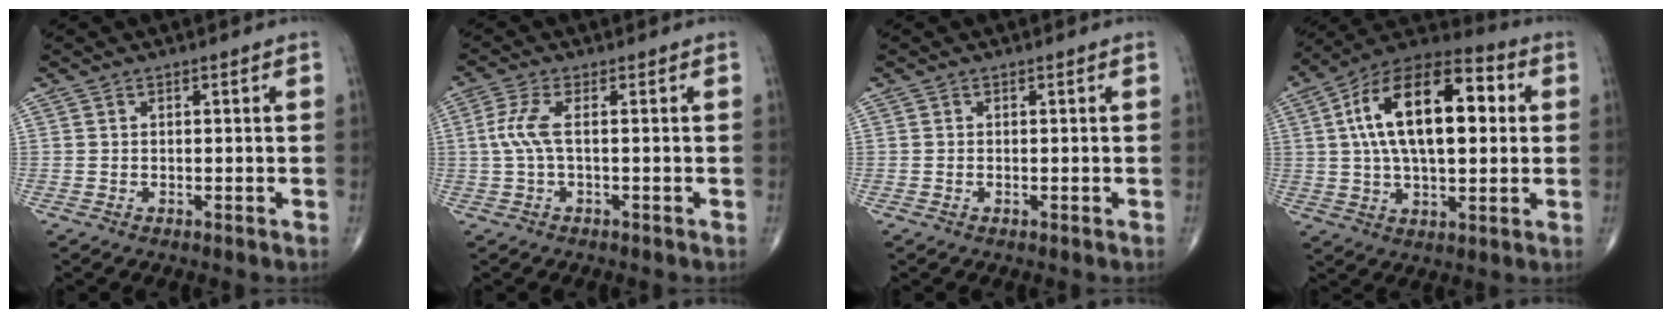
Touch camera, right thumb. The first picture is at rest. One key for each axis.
{"total": 4.4, "fx": 0.1, "fy": 1.1, "fz": 4.3, "tx": -0.120, "ty": 0.007, "tz": -0.003}
{"total": 0.0}
{"total": 21.4, "fx": 3.8, "fy": 10.5, "fz": 18.2, "tx": -0.298, "ty": 0.023, "tz": 0.051}